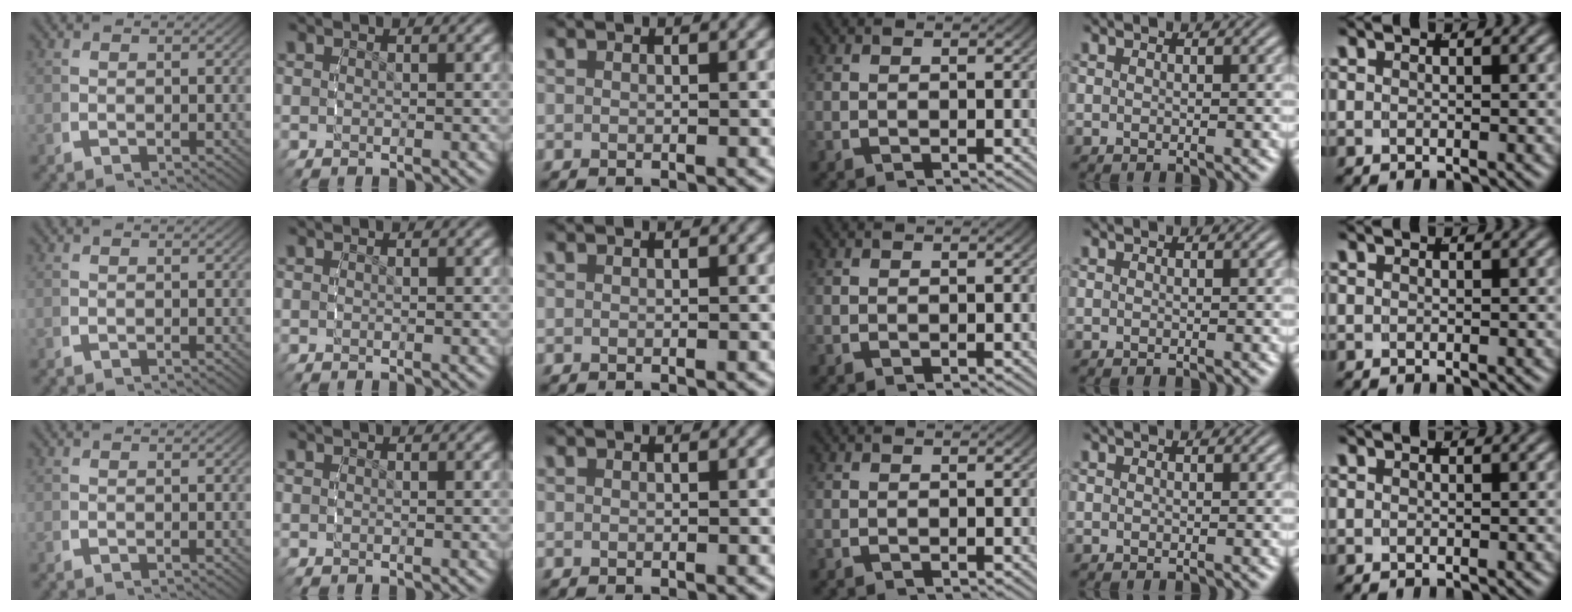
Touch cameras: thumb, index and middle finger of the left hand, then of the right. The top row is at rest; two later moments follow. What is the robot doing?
{"motion": "reach", "object": "button"}